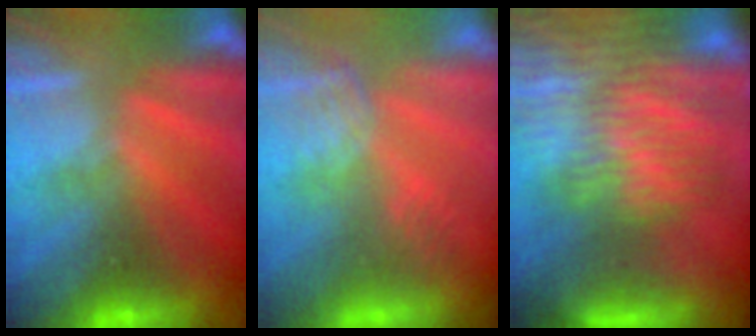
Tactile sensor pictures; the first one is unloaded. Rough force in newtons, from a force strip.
{"total": 2.7}
{"total": 6.2}